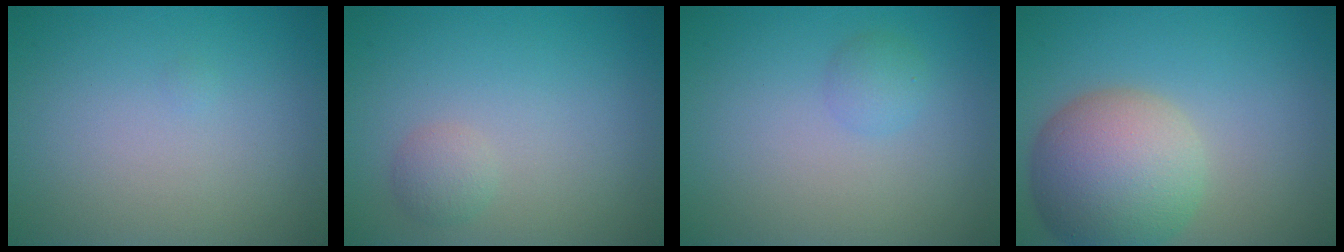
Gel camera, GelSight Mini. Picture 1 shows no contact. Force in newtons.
{"total": 1.3, "press": 1.3, "slide": 0.0}
{"total": 1.2, "press": 1.2, "slide": 0.1}
{"total": 8.5, "press": 8.5, "slide": 0.7}